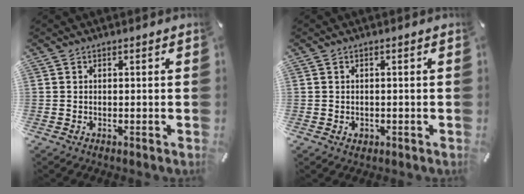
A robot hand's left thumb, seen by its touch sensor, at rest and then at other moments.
{"total": 1.2, "force": [-0.2, 1.1, 0.5], "torque": [-0.011, 0.004, -0.006]}